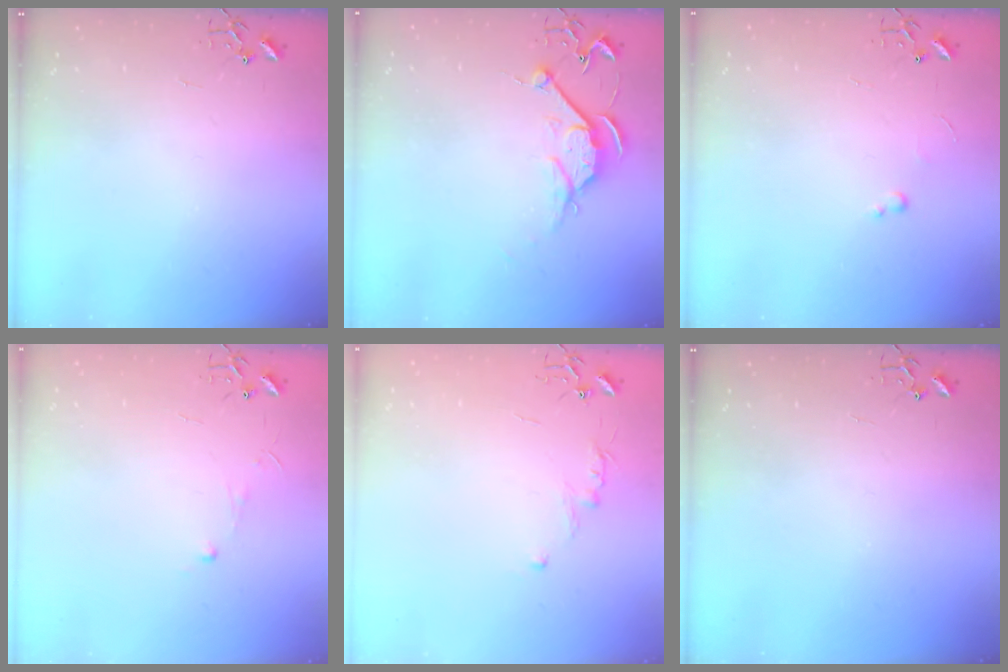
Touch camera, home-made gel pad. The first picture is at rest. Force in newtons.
{"total": 7.9, "press": 7.8, "slide": 0.9}
{"total": 2.6, "press": 2.6, "slide": 0.4}
{"total": 3.9, "press": 3.8, "slide": 0.4}
{"total": 5.5, "press": 5.5, "slide": 0.6}
{"total": 0.0}